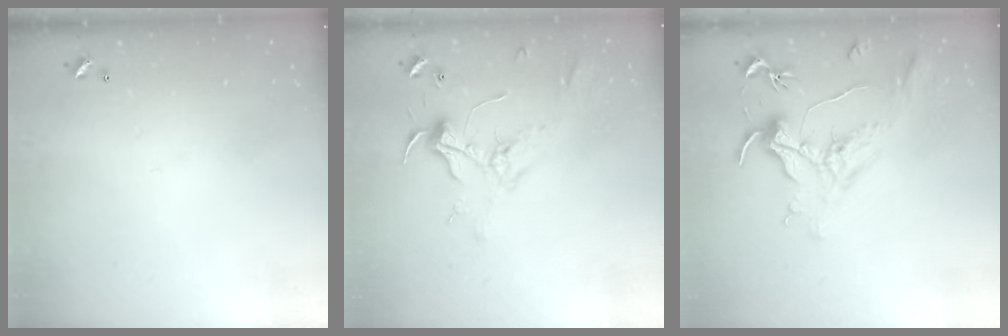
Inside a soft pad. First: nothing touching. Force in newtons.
{"total": 2.3, "press": 2.2, "slide": 0.7}
{"total": 1.5, "press": 1.3, "slide": 0.8}